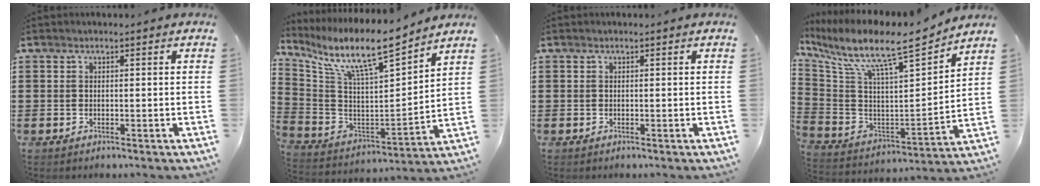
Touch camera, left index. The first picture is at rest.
{"total": 10.9, "force": [8.7, 1.3, 6.5], "torque": [-0.153, -0.061, 0.141]}
{"total": 0.0}
{"total": 10.9, "force": [8.8, 1.2, 6.3], "torque": [-0.152, -0.069, 0.141]}